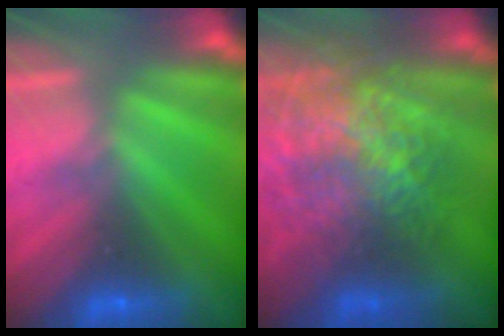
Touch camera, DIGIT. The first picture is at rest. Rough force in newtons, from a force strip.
{"total": 11.8}